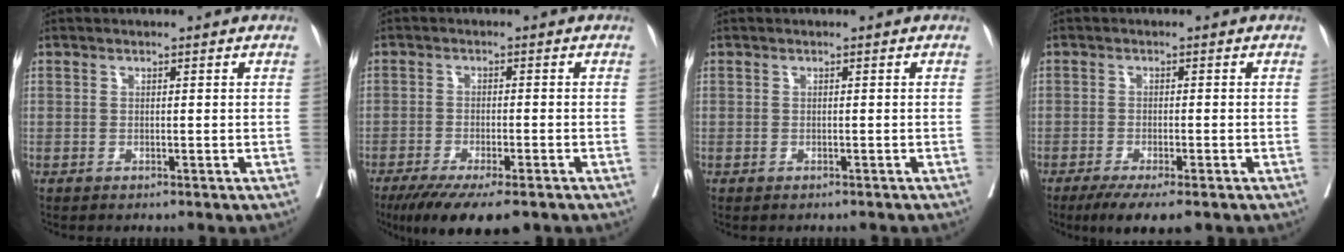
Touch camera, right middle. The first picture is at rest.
{"total": 11.0, "force": [-8.1, 2.4, 7.0], "torque": [-0.095, -0.015, -0.124]}
{"total": 1.2, "force": [-1.1, 0.3, 0.4], "torque": [-0.007, -0.002, -0.017]}
{"total": 6.7, "force": [-4.8, 1.2, 4.6], "torque": [-0.063, -0.015, -0.073]}